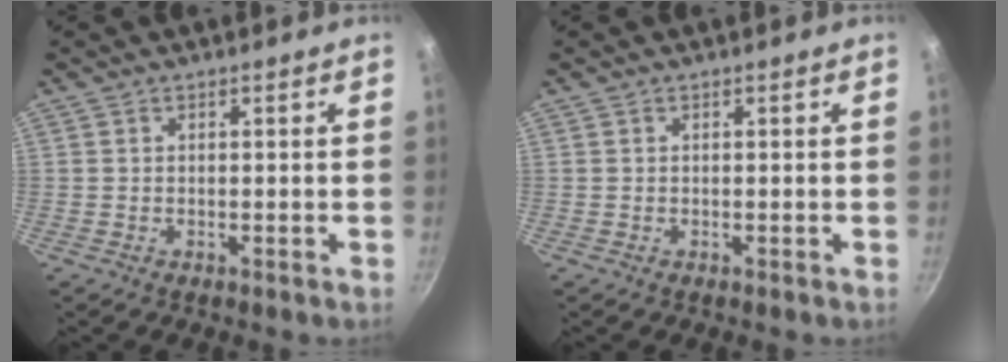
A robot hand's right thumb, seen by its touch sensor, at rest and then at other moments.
{"total": 0.0}